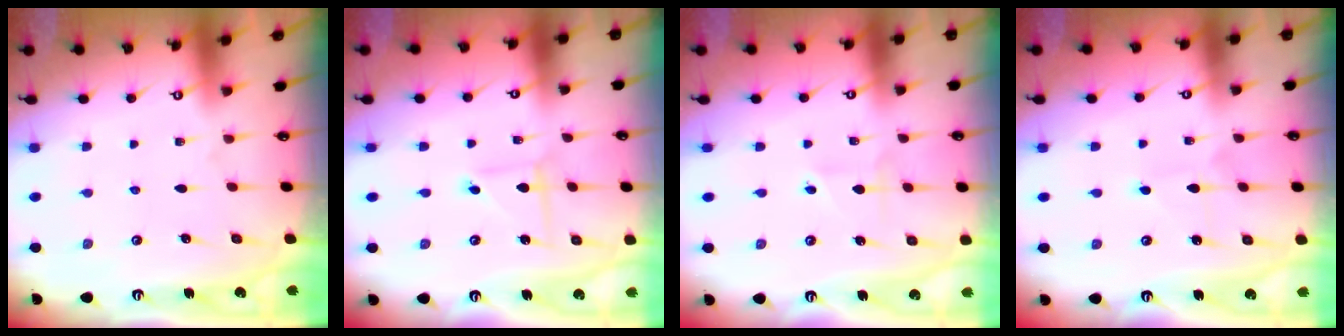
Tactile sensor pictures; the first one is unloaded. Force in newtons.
{"total": 1.8, "press": 1.8, "slide": 0.2}
{"total": 2.1, "press": 2.0, "slide": 0.9}
{"total": 4.9, "press": 4.9, "slide": 0.5}